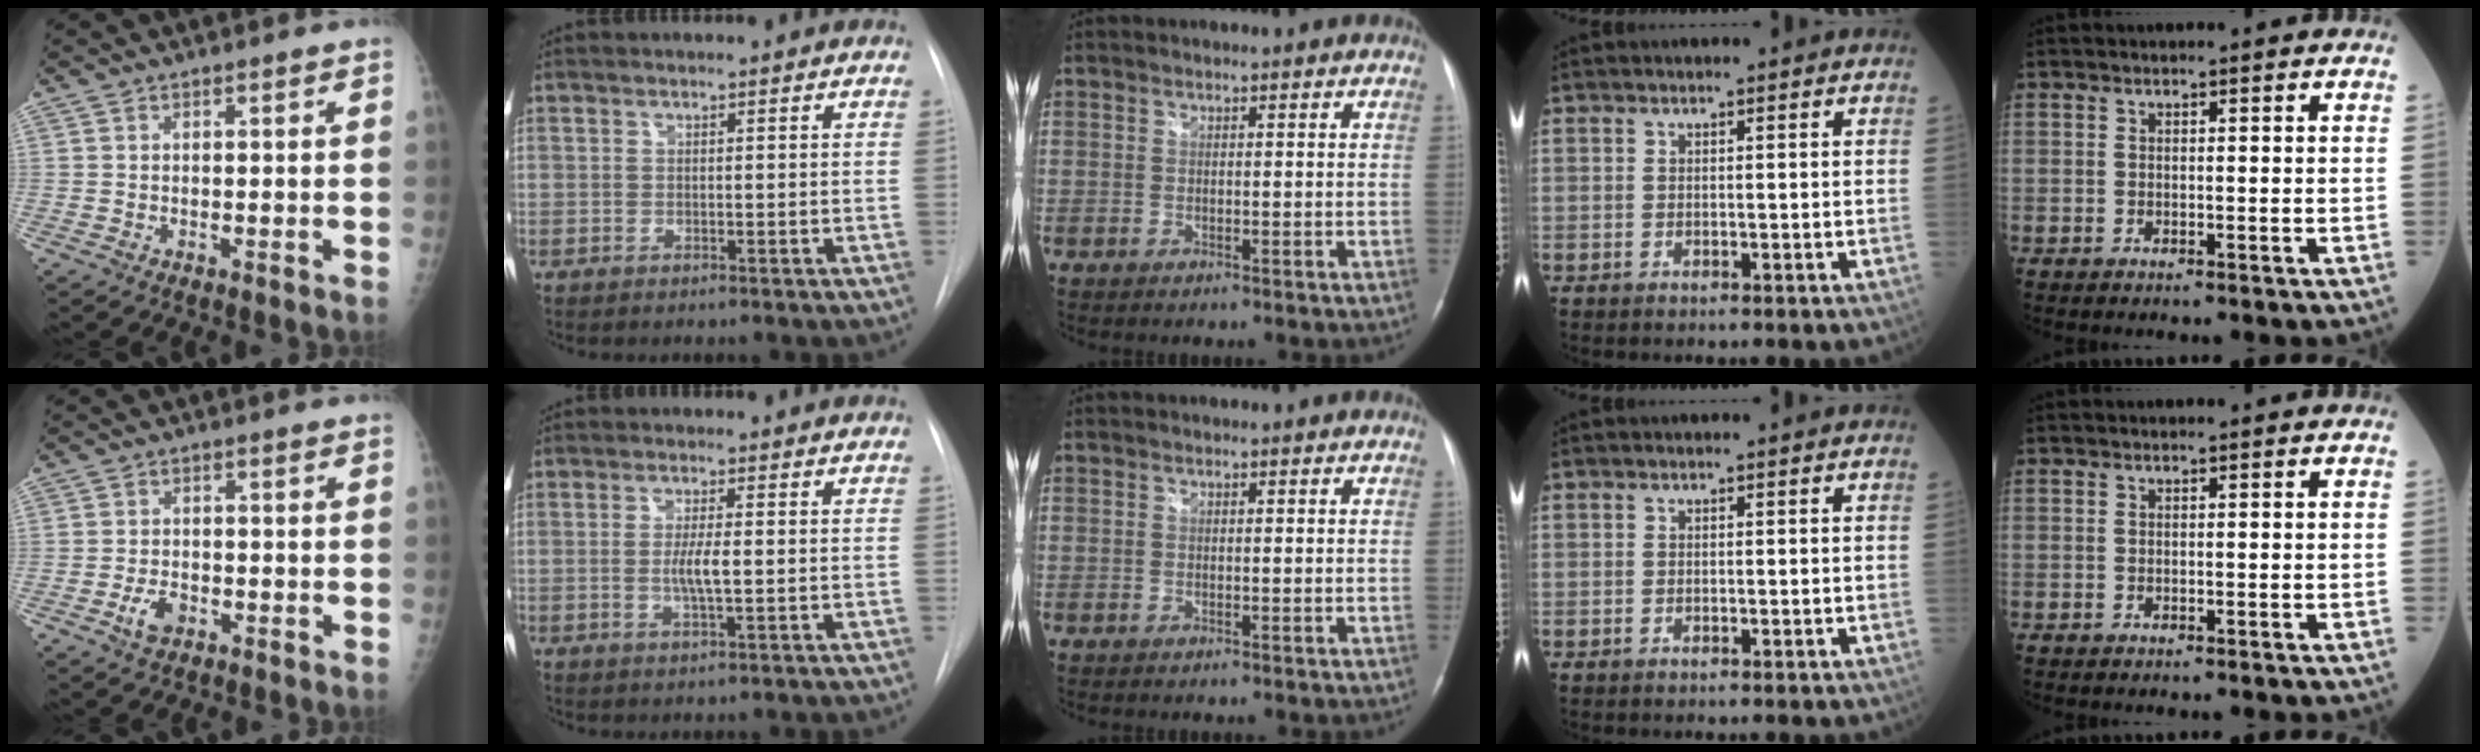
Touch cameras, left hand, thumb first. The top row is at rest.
{"thumb": {"total": 3.6, "force": [-1.8, 2.2, 2.3], "torque": [-0.038, 0.010, -0.031]}, "index": {"total": 3.5, "force": [-0.3, 0.3, 3.5], "torque": [-0.069, -0.005, -0.006]}}